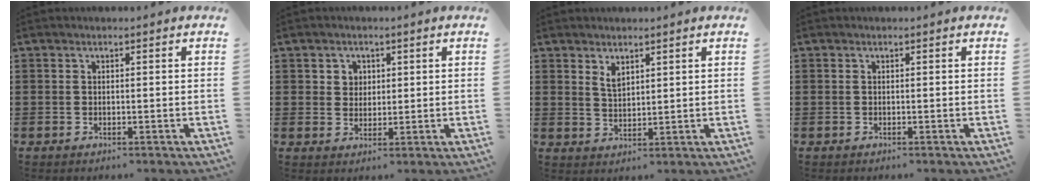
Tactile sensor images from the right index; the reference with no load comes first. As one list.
[{"total": 2.4, "force": [1.0, 2.2, 0.4], "torque": [-0.018, 0.011, 0.016]}, {"total": 2.4, "force": [1.7, 1.2, 1.3], "torque": [-0.031, 0.002, 0.031]}, {"total": 0.0}]